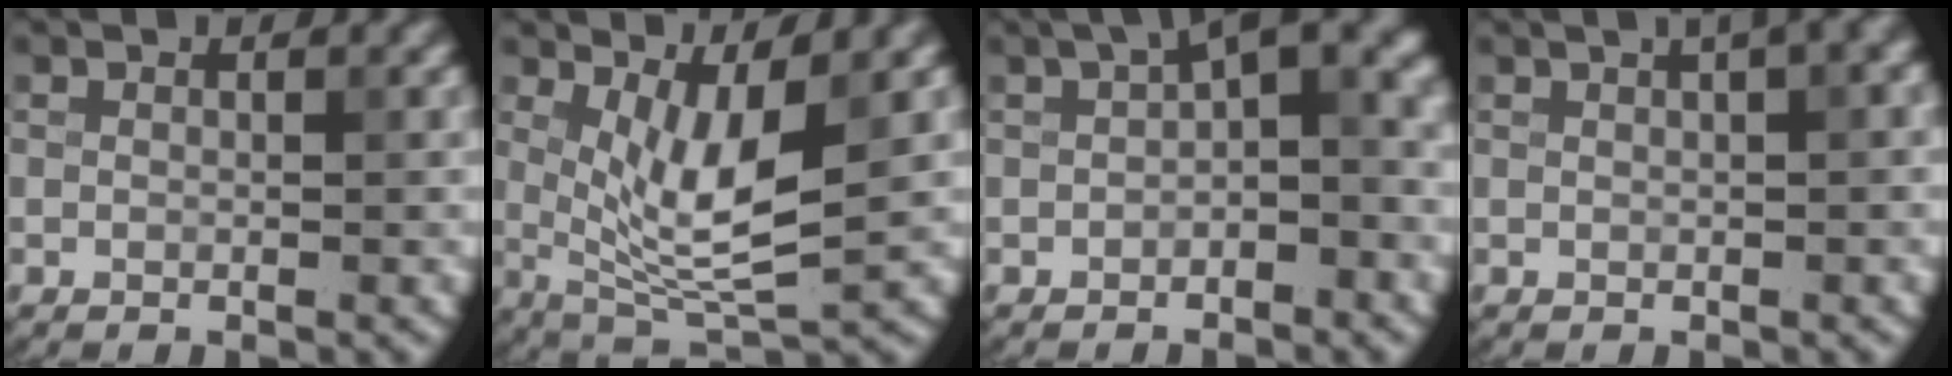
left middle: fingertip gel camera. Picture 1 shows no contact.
{"total": 5.9, "force": [1.2, 1.7, 5.6], "torque": [-0.104, -0.017, 0.029]}
{"total": 5.5, "force": [0.4, 2.4, 4.9], "torque": [-0.053, 0.019, -0.004]}
{"total": 3.7, "force": [1.6, 1.2, 3.1], "torque": [-0.029, 0.017, 0.013]}